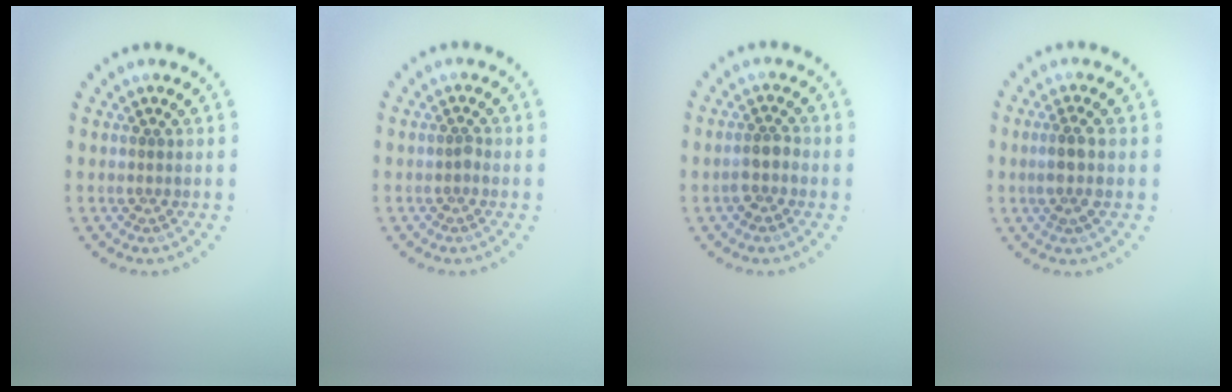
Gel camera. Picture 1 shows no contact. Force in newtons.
{"total": 0.6, "press": 0.4, "slide": 0.4}
{"total": 1.8, "press": 1.6, "slide": 0.9}
{"total": 2.2, "press": 1.8, "slide": 1.2}